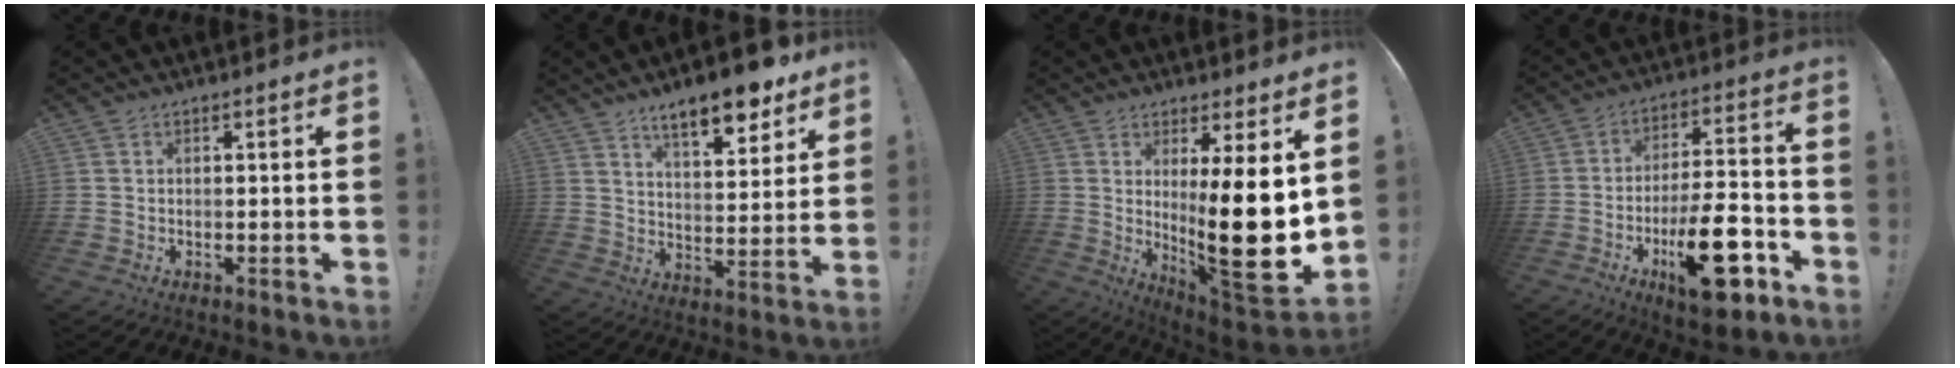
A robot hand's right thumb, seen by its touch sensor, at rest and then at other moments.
{"total": 13.2, "force": [9.5, 3.5, 8.4], "torque": [-0.122, -0.061, 0.156]}
{"total": 19.4, "force": [0.7, 2.7, 19.2], "torque": [-0.298, -0.044, 0.014]}
{"total": 20.0, "force": [-8.5, 7.0, 16.7], "torque": [-0.253, 0.049, -0.127]}